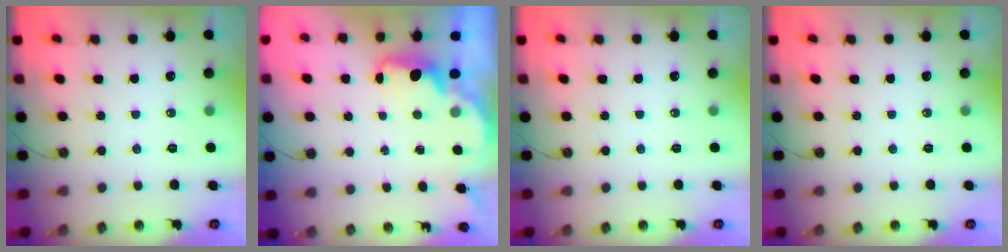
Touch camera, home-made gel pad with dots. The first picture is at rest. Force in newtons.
{"total": 1.8, "press": 1.7, "slide": 0.7}
{"total": 0.0}
{"total": 0.0}